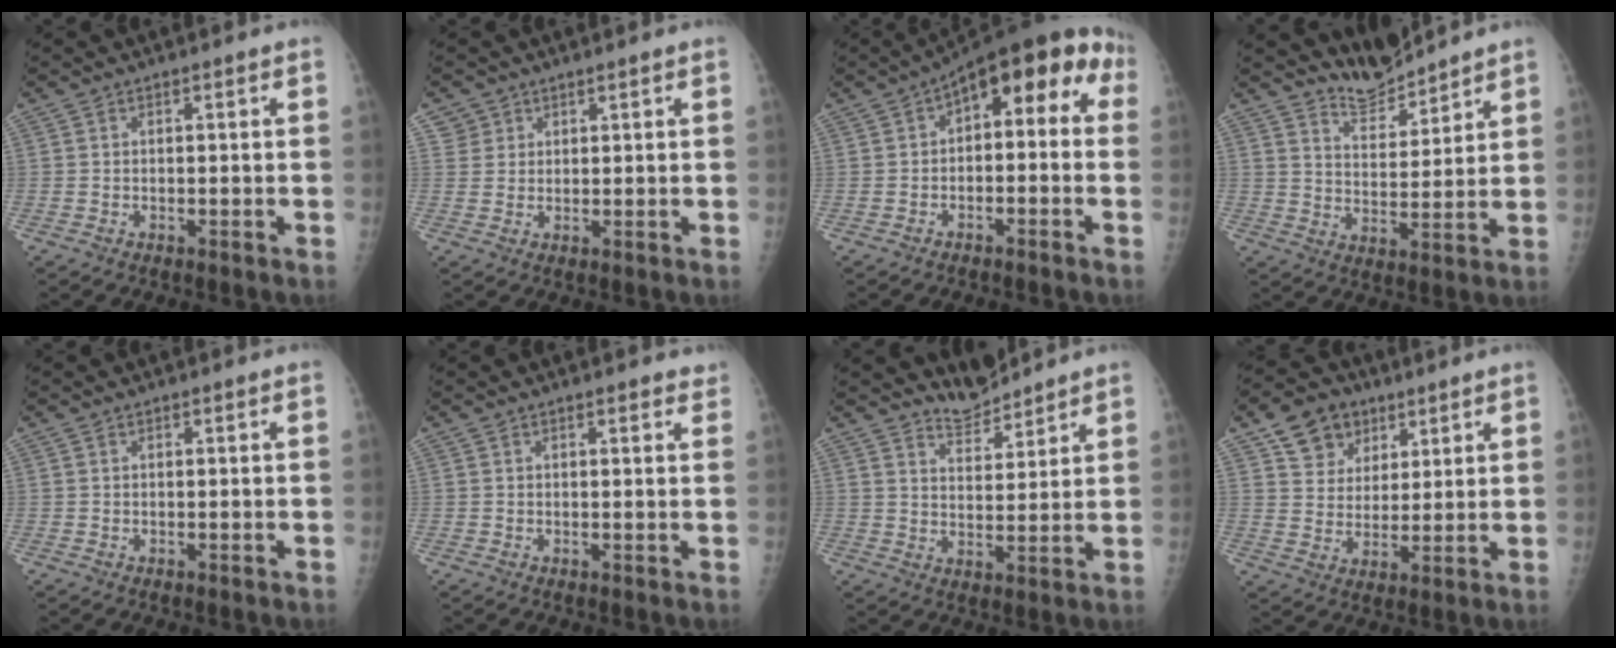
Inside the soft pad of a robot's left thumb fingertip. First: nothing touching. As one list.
[{"total": 2.3, "force": [1.6, 1.6, -0.6], "torque": [0.033, -0.006, 0.022]}, {"total": 12.7, "force": [1.8, 6.6, 10.7], "torque": [-0.102, 0.051, 0.012]}, {"total": 6.4, "force": [6.3, 1.0, 0.1], "torque": [0.010, -0.052, 0.124]}, {"total": 0.0}, {"total": 2.1, "force": [1.6, 0.7, 1.2], "torque": [-0.003, 0.000, 0.016]}, {"total": 4.9, "force": [4.8, 1.0, -0.1], "torque": [0.017, -0.040, 0.090]}, {"total": 9.3, "force": [5.4, 7.0, 2.9], "torque": [-0.018, -0.022, 0.096]}]